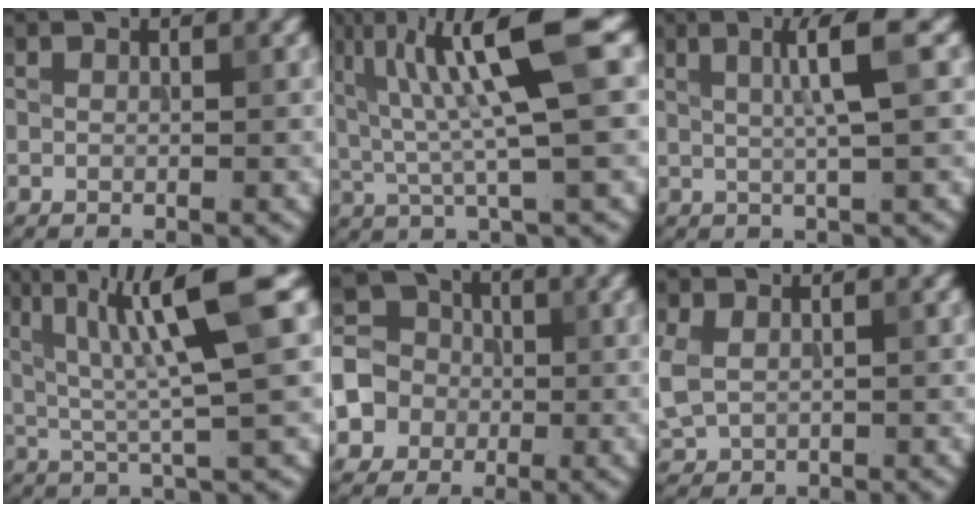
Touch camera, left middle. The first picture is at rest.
{"total": 9.7, "force": [2.7, 1.6, 9.1], "torque": [-0.157, 0.007, 0.052]}
{"total": 4.0, "force": [1.0, 0.5, 3.9], "torque": [-0.059, 0.009, 0.015]}
{"total": 9.8, "force": [2.9, 1.4, 9.2], "torque": [-0.145, 0.015, 0.051]}
{"total": 5.0, "force": [-1.0, 4.6, 1.7], "torque": [-0.035, 0.005, -0.029]}
{"total": 3.5, "force": [0.2, 2.7, 2.2], "torque": [-0.063, -0.005, 0.008]}